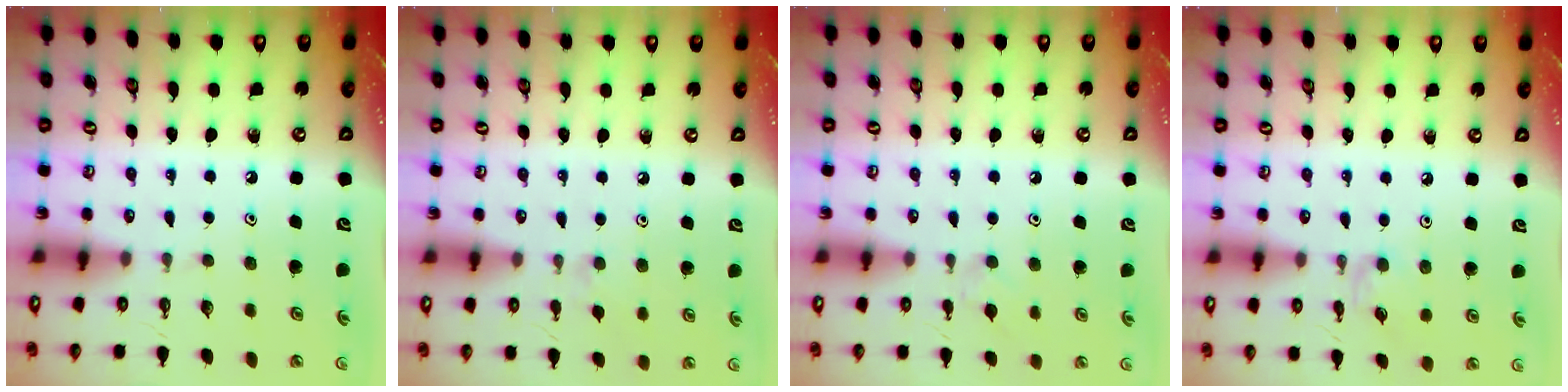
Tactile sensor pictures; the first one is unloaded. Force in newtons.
{"total": 4.9, "press": 4.8, "slide": 0.6}
{"total": 3.3, "press": 3.3, "slide": 0.7}
{"total": 2.0, "press": 1.9, "slide": 0.4}